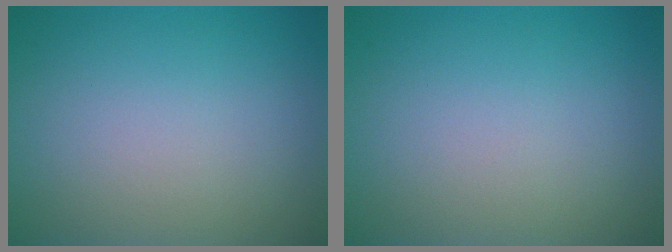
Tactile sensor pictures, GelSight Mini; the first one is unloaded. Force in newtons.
{"total": 0.0}